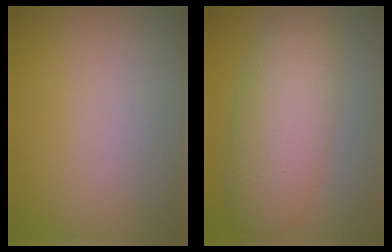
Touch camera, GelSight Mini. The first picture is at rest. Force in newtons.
{"total": 6.6, "press": 6.6, "slide": 0.2}